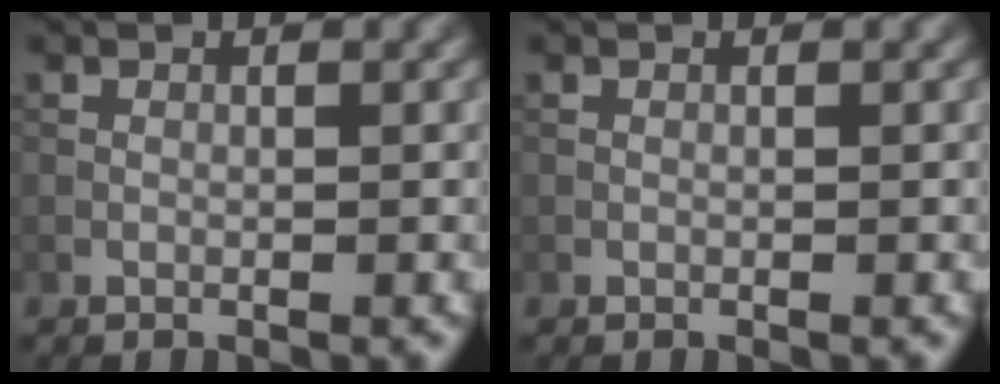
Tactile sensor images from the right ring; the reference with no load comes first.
{"total": 0.0}